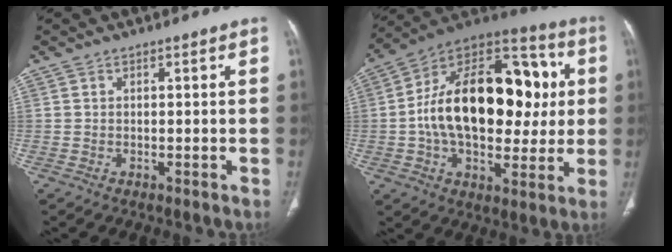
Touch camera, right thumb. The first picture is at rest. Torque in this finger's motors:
{"motor_torque": [2.46, 2.55, 1.28, -1.01, 0.31]}